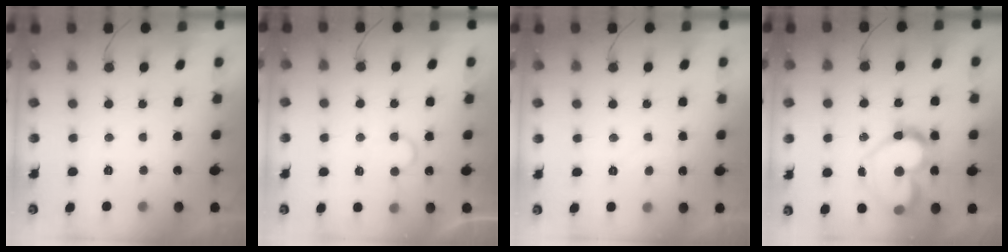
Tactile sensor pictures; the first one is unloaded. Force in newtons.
{"total": 7.5, "press": 7.4, "slide": 0.6}
{"total": 5.6, "press": 5.6, "slide": 0.5}
{"total": 18.1, "press": 18.0, "slide": 1.8}